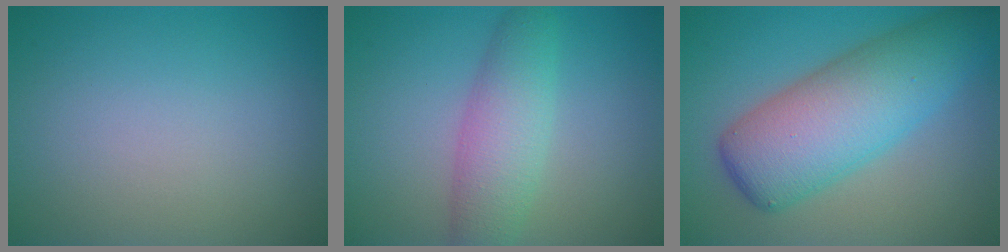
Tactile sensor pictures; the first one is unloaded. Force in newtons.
{"total": 4.4, "press": 4.4, "slide": 0.1}
{"total": 8.9, "press": 8.9, "slide": 0.2}